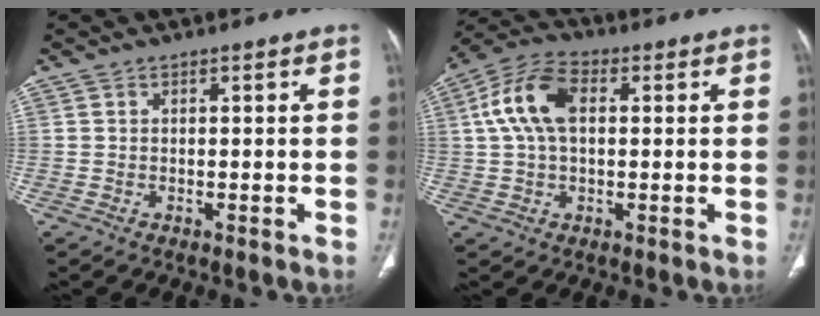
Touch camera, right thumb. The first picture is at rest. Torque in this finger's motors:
{"motor_torque": [0.55, 2.09, 1.15, -0.15, 0.13]}